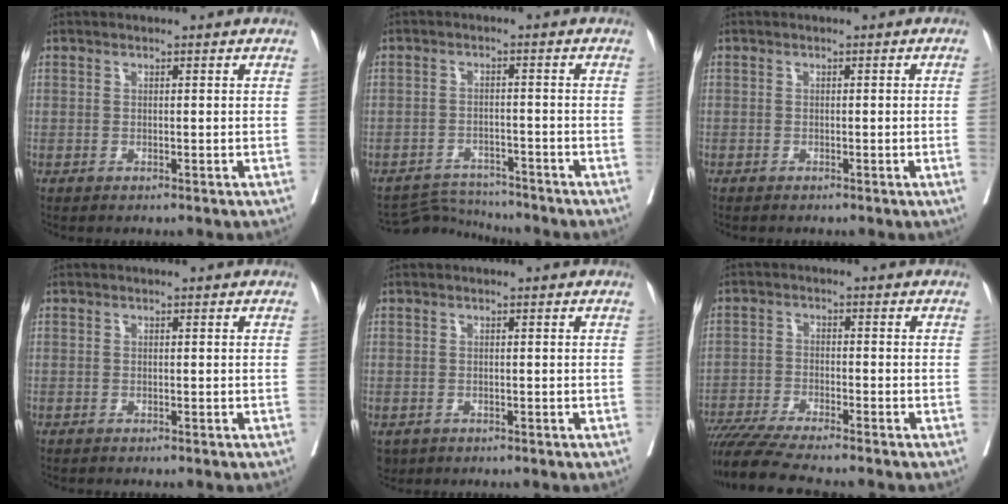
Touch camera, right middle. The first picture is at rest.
{"total": 5.4, "force": [-5.2, -0.5, -1.4], "torque": [0.024, -0.001, -0.090]}
{"total": 0.9, "force": [0.1, -0.4, 0.8], "torque": [-0.004, -0.001, -0.001]}
{"total": 0.5, "force": [-0.5, 0.1, 0.0], "torque": [0.001, 0.000, -0.013]}
{"total": 2.1, "force": [-1.2, 1.7, 0.6], "torque": [-0.014, -0.002, -0.015]}
{"total": 10.5, "force": [-9.2, -0.7, 5.0], "torque": [-0.072, -0.028, -0.154]}